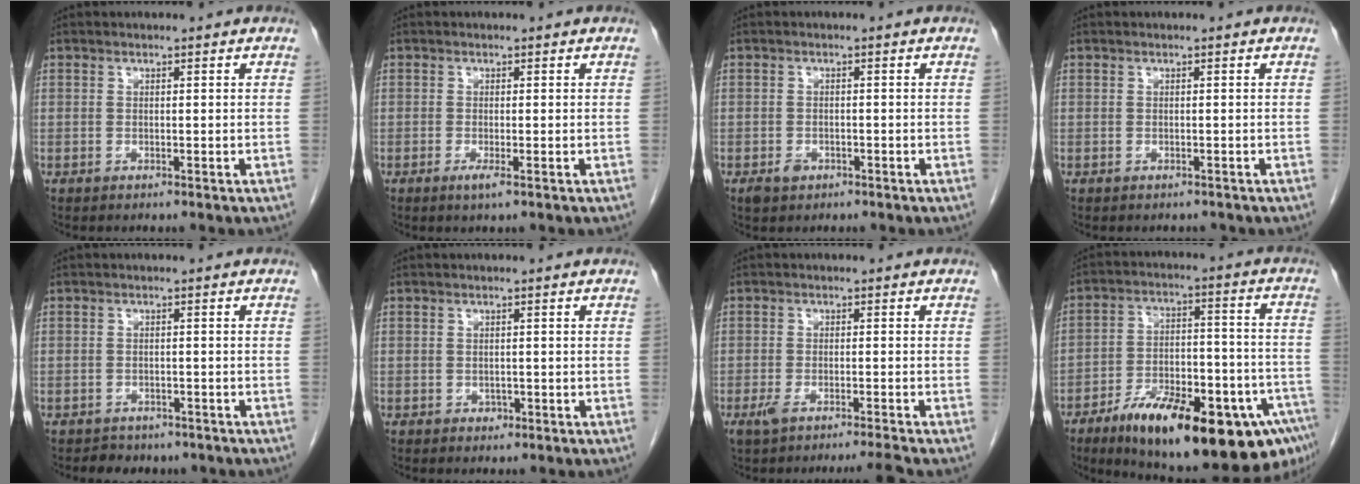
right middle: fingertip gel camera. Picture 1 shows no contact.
{"total": 1.5, "force": [-0.7, 0.0, 1.3], "torque": [-0.023, -0.004, -0.013]}
{"total": 1.9, "force": [-1.1, 1.3, 0.9], "torque": [-0.015, 0.002, -0.012]}
{"total": 1.2, "force": [-1.1, 0.6, 0.0], "torque": [-0.004, 0.001, -0.016]}
{"total": 3.9, "force": [-3.2, 2.3, 0.7], "torque": [-0.015, 0.006, -0.038]}
{"total": 0.9, "force": [-0.4, 0.7, 0.3], "torque": [-0.005, 0.002, -0.003]}
{"total": 4.4, "force": [-3.5, -0.6, 2.5], "torque": [-0.046, -0.004, -0.063]}
{"total": 24.2, "force": [-15.1, 6.0, 17.9], "torque": [-0.201, 0.018, -0.224]}